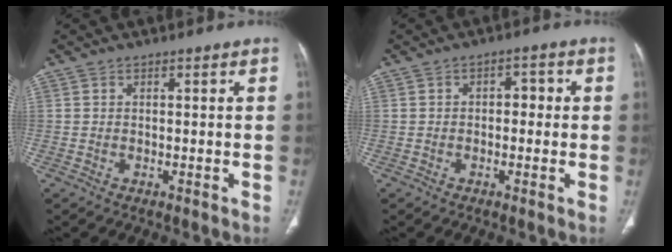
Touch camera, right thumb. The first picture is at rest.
{"total": 3.0, "force": [0.0, 2.0, 2.2], "torque": [-0.014, 0.012, -0.008]}